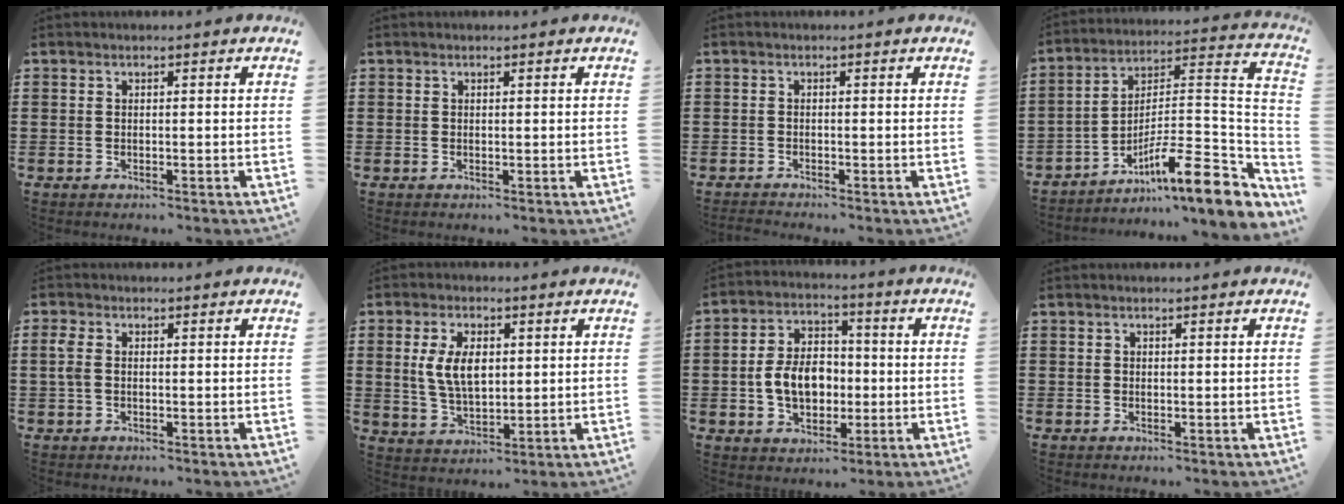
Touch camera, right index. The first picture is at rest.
{"total": 0.0}
{"total": 0.8, "force": [-0.8, 0.0, -0.2], "torque": [0.001, 0.003, -0.018]}
{"total": 11.7, "force": [-7.2, 2.5, 8.9], "torque": [-0.129, -0.005, -0.135]}
{"total": 2.3, "force": [0.0, 1.4, 1.9], "torque": [-0.054, 0.000, -0.007]}
{"total": 6.9, "force": [1.2, 3.8, 5.7], "torque": [-0.117, 0.007, 0.017]}
{"total": 7.7, "force": [-1.1, 5.5, 5.3], "torque": [-0.116, 0.004, -0.027]}
{"total": 0.0}